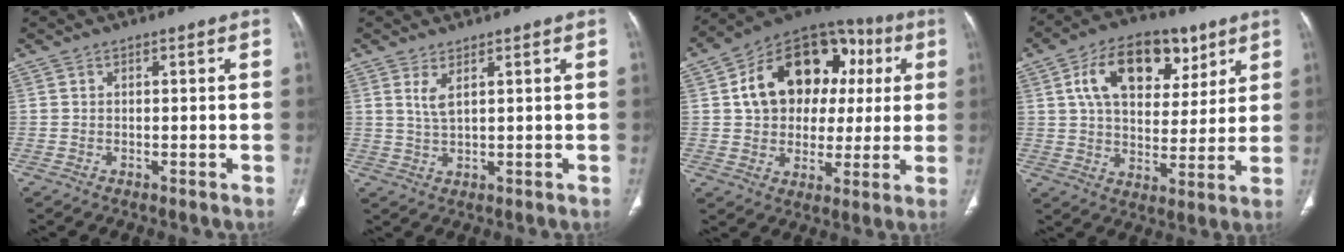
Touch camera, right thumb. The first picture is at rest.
{"total": 2.8, "force": [1.4, 0.6, 2.4], "torque": [-0.056, -0.011, 0.037]}
{"total": 21.2, "force": [4.9, 15.5, 13.5], "torque": [-0.164, 0.033, 0.075]}
{"total": 17.4, "force": [7.5, 10.7, 11.5], "torque": [-0.149, -0.011, 0.123]}